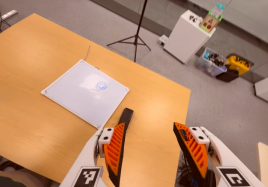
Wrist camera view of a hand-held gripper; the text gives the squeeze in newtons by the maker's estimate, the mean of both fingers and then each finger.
{"total": 0.0}